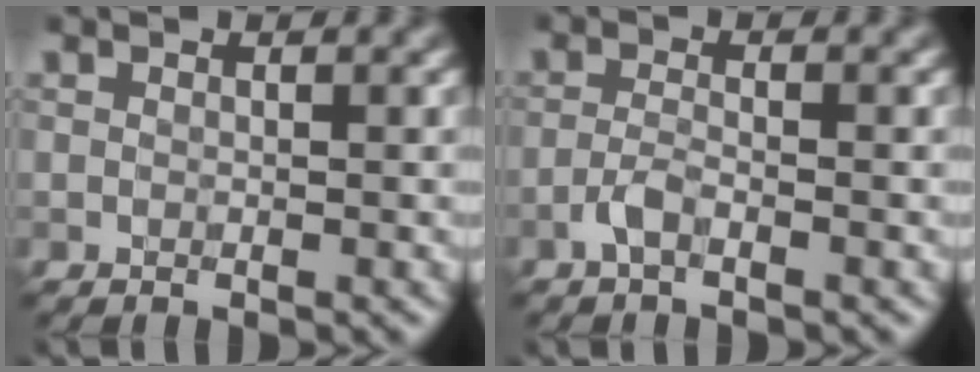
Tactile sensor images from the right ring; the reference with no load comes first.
{"total": 1.6, "force": [-1.0, 0.5, 1.2], "torque": [-0.027, 0.003, -0.024]}